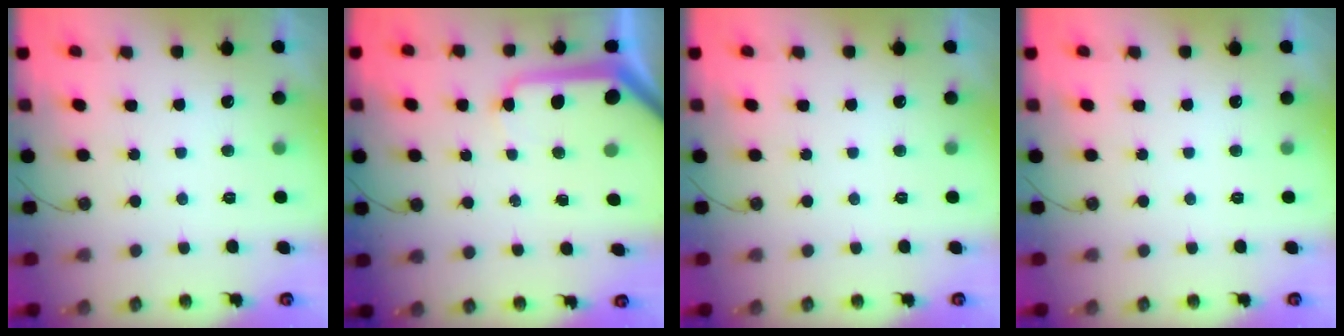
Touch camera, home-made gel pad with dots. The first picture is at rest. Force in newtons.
{"total": 10.5, "press": 10.4, "slide": 1.1}
{"total": 0.0}
{"total": 0.0}